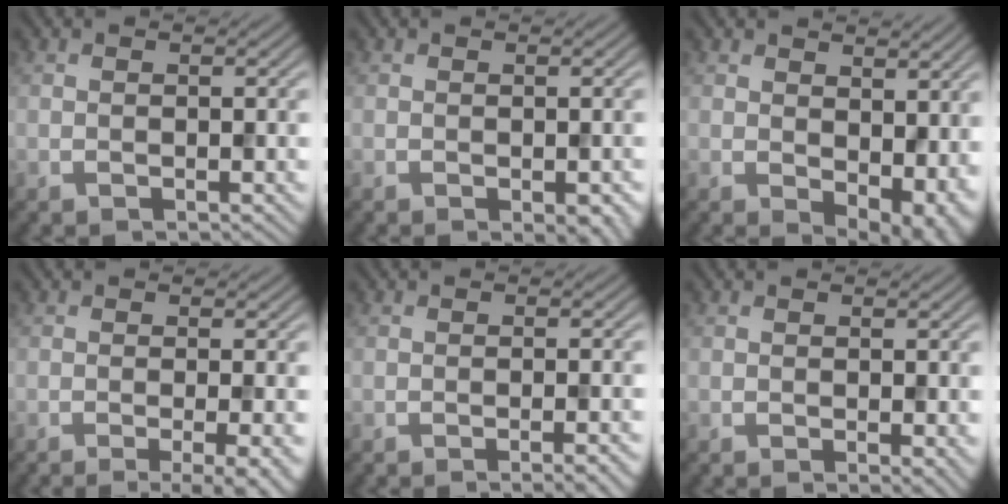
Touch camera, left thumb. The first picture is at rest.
{"total": 2.7, "force": [-1.3, 1.1, 2.1], "torque": [-0.028, -0.010, -0.009]}
{"total": 7.2, "force": [0.5, 4.5, 5.6], "torque": [-0.078, -0.023, 0.021]}
{"total": 5.3, "force": [-2.1, 1.1, 4.7], "torque": [-0.061, -0.002, -0.032]}
{"total": 3.1, "force": [-1.3, 0.7, 2.7], "torque": [-0.027, 0.005, -0.026]}
{"total": 1.1, "force": [0.0, 0.2, 1.1], "torque": [-0.012, -0.006, -0.002]}